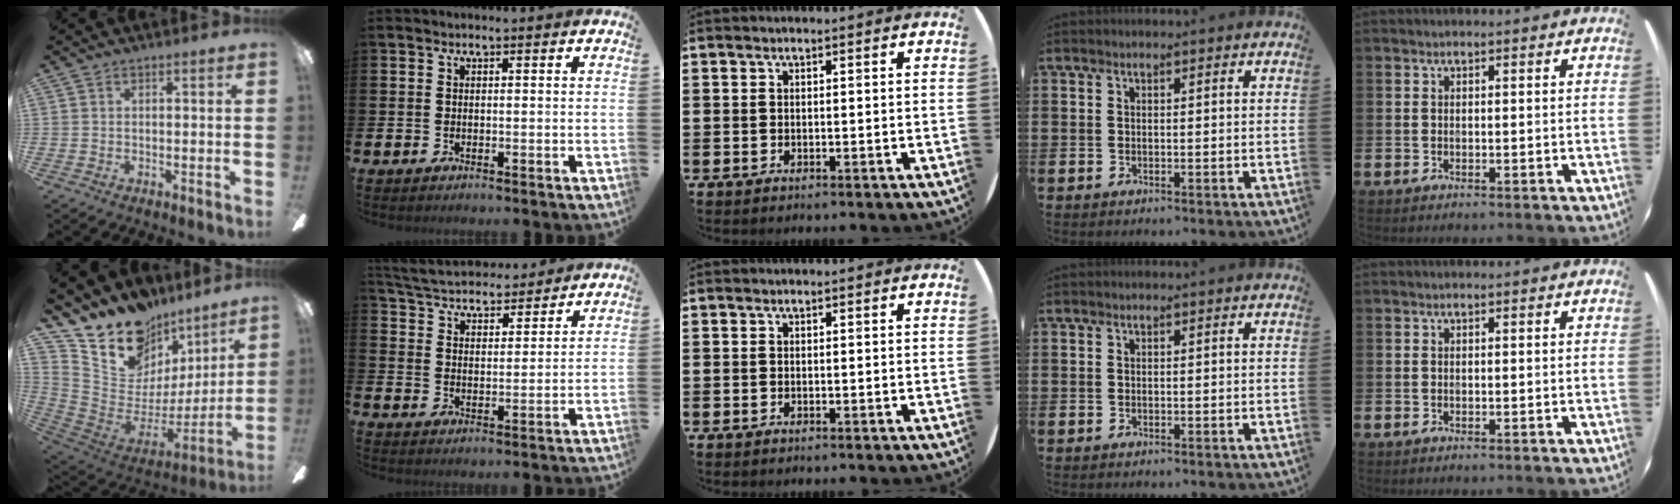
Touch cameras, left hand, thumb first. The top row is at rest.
{"thumb": {"total": 16.3, "force": [12.9, 9.2, 3.7], "torque": [-0.082, -0.112, 0.245]}, "index": {"total": 5.3, "force": [5.1, 1.2, 0.4], "torque": [-0.034, -0.037, 0.090]}}